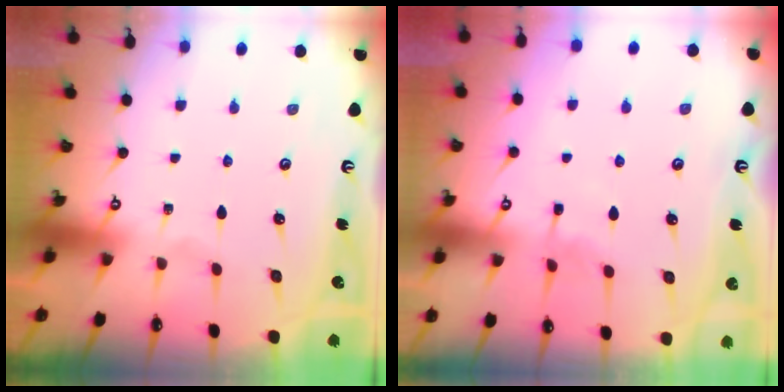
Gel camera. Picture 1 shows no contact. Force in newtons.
{"total": 3.4, "press": 3.3, "slide": 0.6}